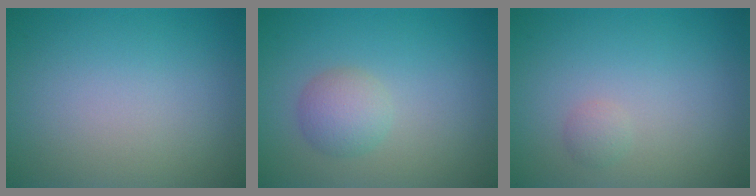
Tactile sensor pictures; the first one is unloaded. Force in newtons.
{"total": 2.5, "press": 2.5, "slide": 0.1}
{"total": 0.8, "press": 0.8, "slide": 0.1}